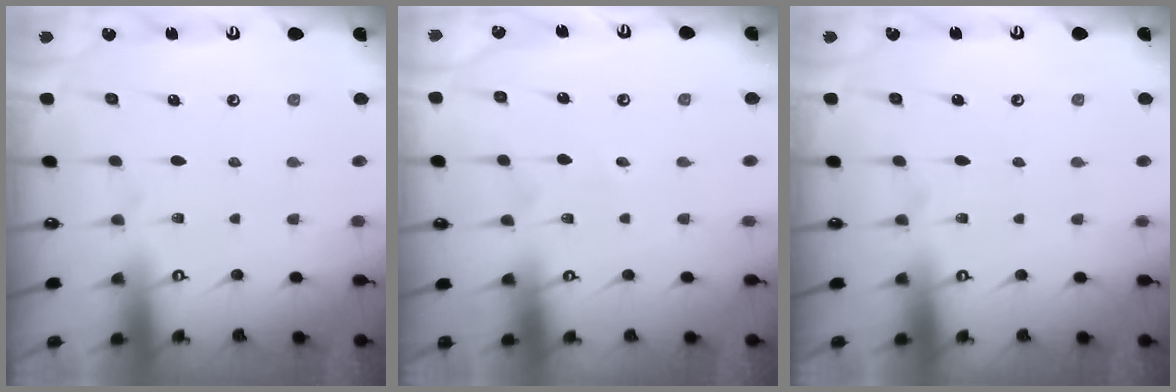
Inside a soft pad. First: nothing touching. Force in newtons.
{"total": 1.7, "press": 1.6, "slide": 0.5}
{"total": 0.0}